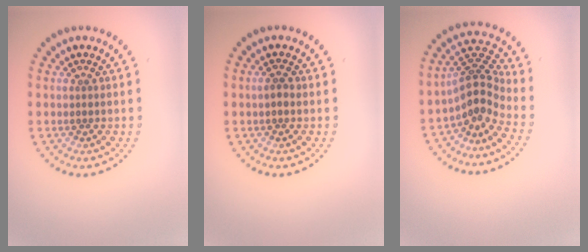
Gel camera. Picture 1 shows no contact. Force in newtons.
{"total": 1.0, "press": 1.0, "slide": 0.2}
{"total": 3.8, "press": 2.7, "slide": 2.7}